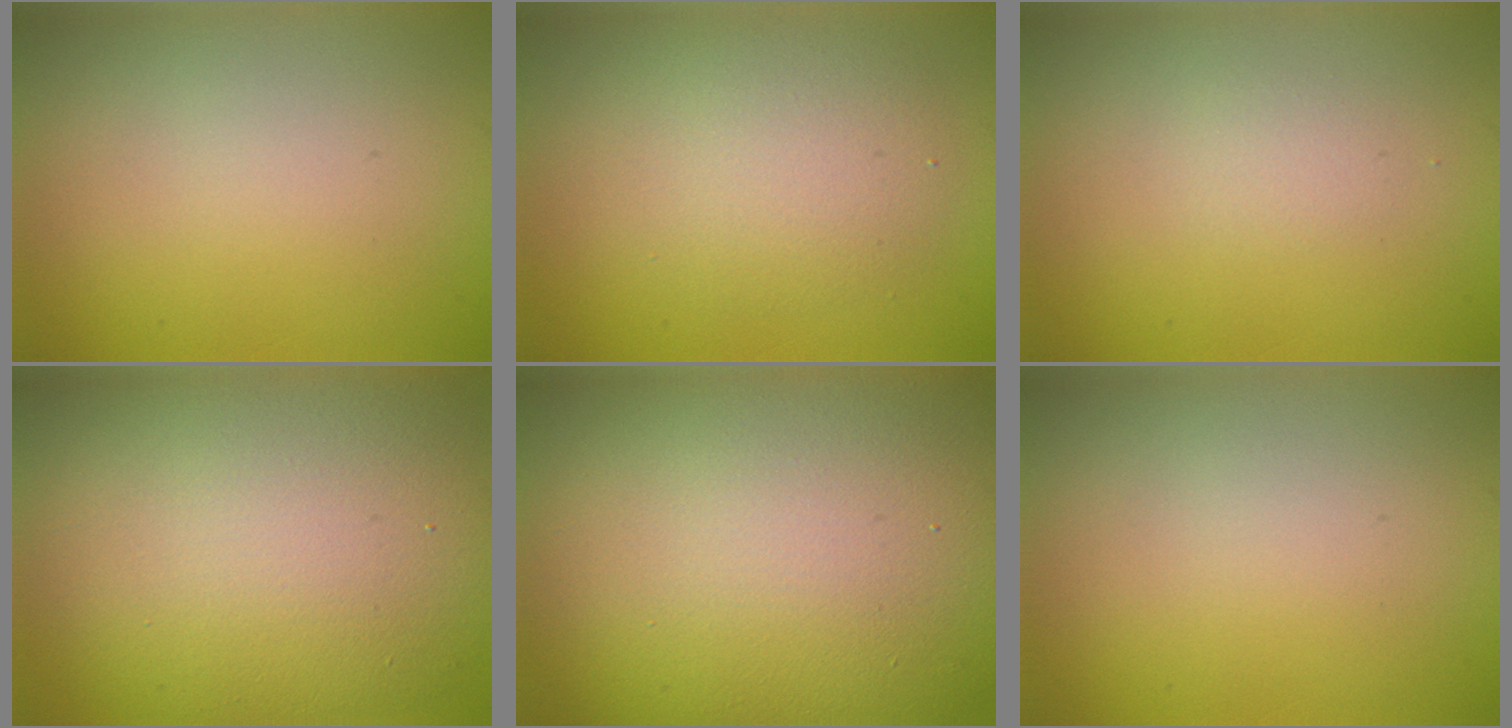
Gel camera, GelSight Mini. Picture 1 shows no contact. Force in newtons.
{"total": 3.9, "press": 3.9, "slide": 0.2}
{"total": 0.7, "press": 0.7, "slide": 0.0}
{"total": 13.9, "press": 13.9, "slide": 0.8}
{"total": 21.0, "press": 21.0, "slide": 1.0}
{"total": 0.0}